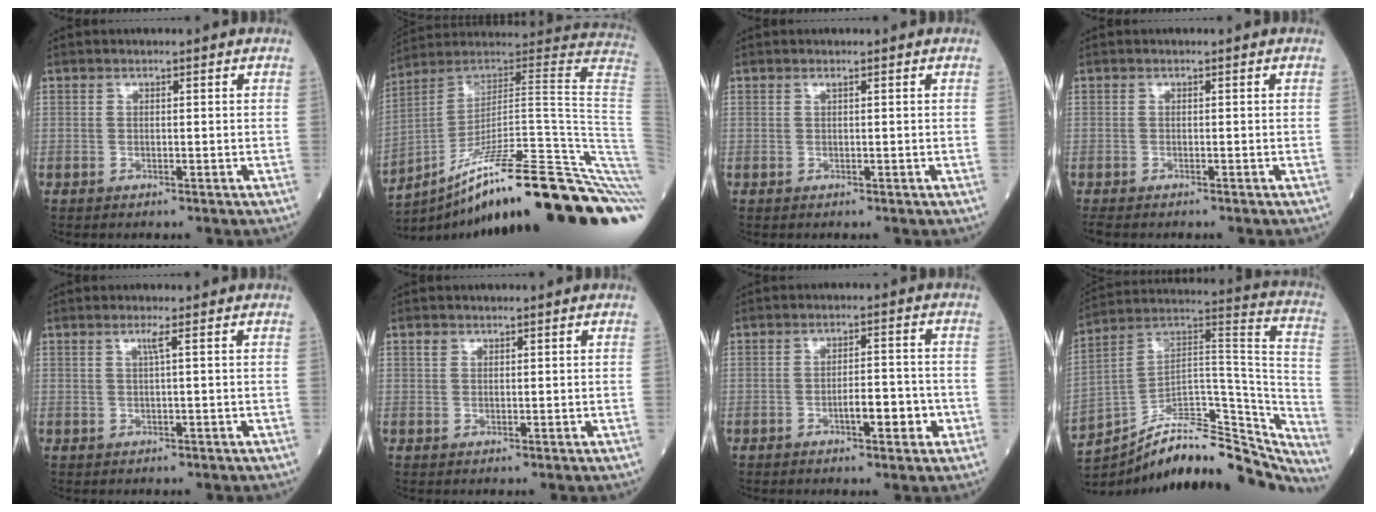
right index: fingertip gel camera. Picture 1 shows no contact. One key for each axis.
{"total": 32.8, "fx": -20.0, "fy": 0.7, "fz": 25.9, "tx": -0.230, "ty": 0.021, "tz": -0.305}
{"total": 0.0}
{"total": 2.2, "fx": -2.0, "fy": 0.2, "fz": 0.9, "tx": -0.014, "ty": -0.003, "tz": -0.028}
{"total": 1.2, "fx": 0.4, "fy": -0.4, "fz": 1.0, "tx": -0.026, "ty": -0.002, "tz": 0.010}
{"total": 1.0, "fx": 0.6, "fy": 0.7, "fz": 0.3, "tx": -0.007, "ty": 0.005, "tz": 0.011}
{"total": 5.1, "fx": -1.9, "fy": 1.4, "fz": 4.5, "tx": -0.070, "ty": 0.005, "tz": -0.024}
{"total": 27.3, "fx": -23.8, "fy": 7.2, "fz": 11.3, "tx": -0.131, "ty": 0.058, "tz": -0.353}